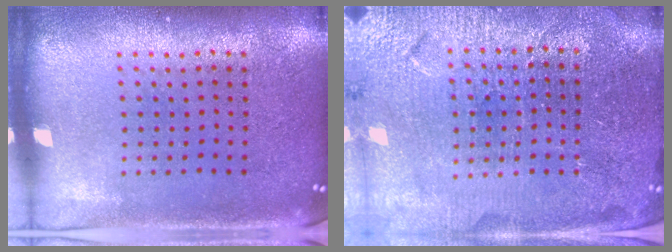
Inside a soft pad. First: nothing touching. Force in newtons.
{"total": 4.2, "press": 4.0, "slide": 1.3}